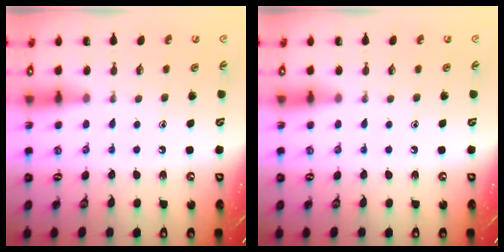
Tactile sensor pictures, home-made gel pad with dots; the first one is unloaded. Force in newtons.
{"total": 0.0}